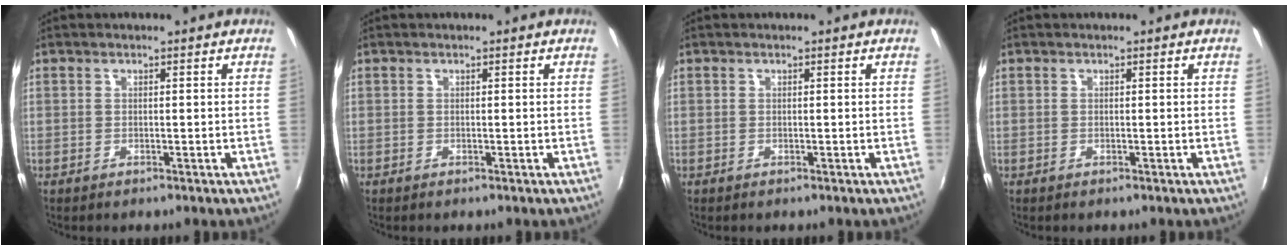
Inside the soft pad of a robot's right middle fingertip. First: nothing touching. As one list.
[{"total": 0.0}, {"total": 0.0}, {"total": 0.0}]